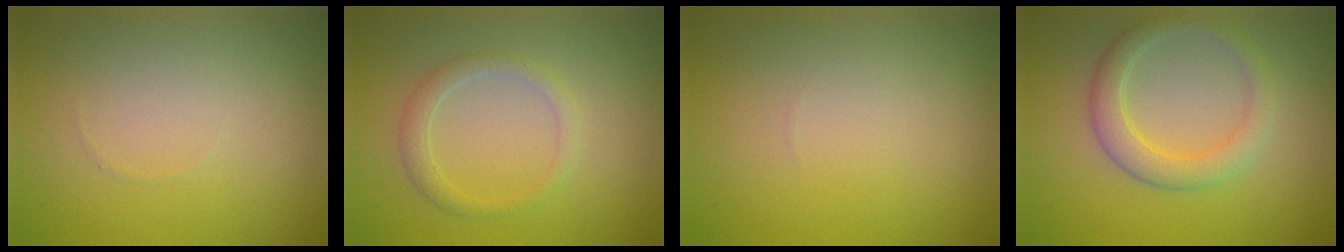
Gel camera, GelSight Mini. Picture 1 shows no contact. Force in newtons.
{"total": 1.7, "press": 1.7, "slide": 0.0}
{"total": 0.0}
{"total": 3.1, "press": 3.1, "slide": 0.2}